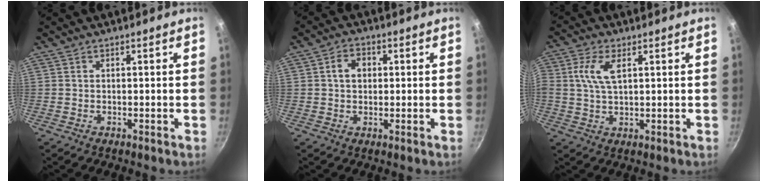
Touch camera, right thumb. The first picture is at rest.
{"total": 4.4, "force": [0.7, 3.4, 2.7], "torque": [-0.027, 0.010, 0.007]}
{"total": 6.3, "force": [1.8, 3.2, 5.1], "torque": [-0.104, 0.004, 0.032]}